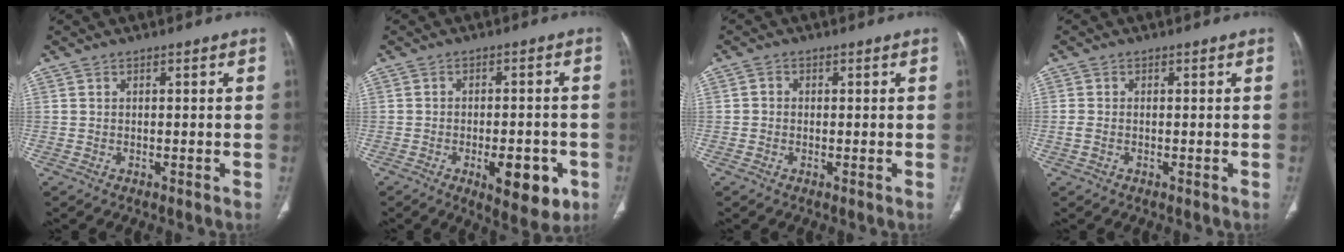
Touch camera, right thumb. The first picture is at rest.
{"total": 4.7, "force": [-1.7, 1.9, 3.9], "torque": [-0.045, -0.001, -0.018]}
{"total": 1.3, "force": [-0.1, 1.2, 0.4], "torque": [-0.001, 0.004, -0.004]}
{"total": 1.7, "force": [-0.4, 1.1, 1.2], "torque": [-0.036, 0.003, -0.007]}